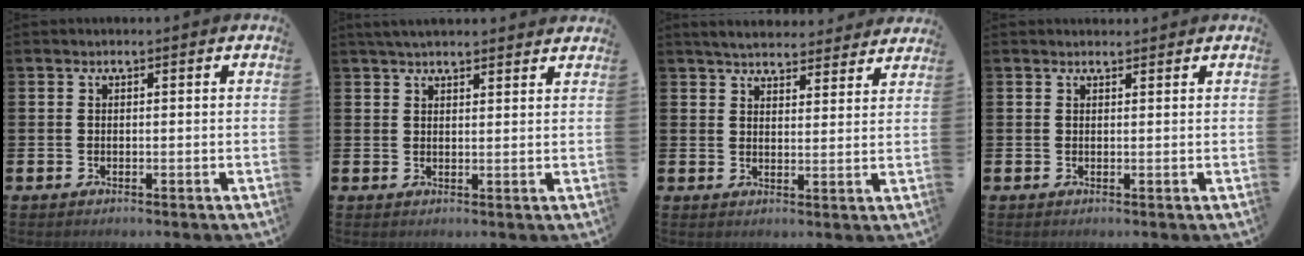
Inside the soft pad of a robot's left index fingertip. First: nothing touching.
{"total": 3.4, "force": [3.2, 0.4, 0.9], "torque": [-0.023, -0.008, 0.059]}
{"total": 4.8, "force": [4.7, 0.8, 0.5], "torque": [-0.023, -0.025, 0.085]}
{"total": 0.9, "force": [0.9, 0.2, 0.1], "torque": [0.010, -0.003, 0.015]}